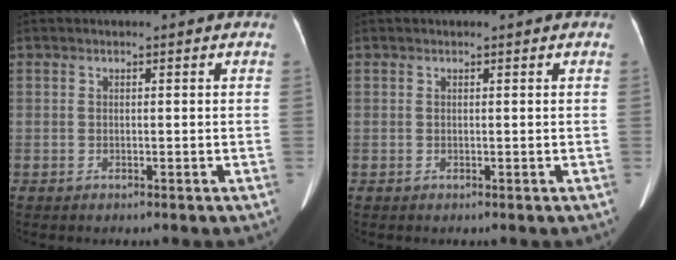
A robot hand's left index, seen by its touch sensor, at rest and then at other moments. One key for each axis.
{"total": 0.0}